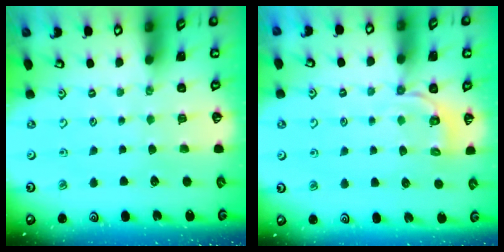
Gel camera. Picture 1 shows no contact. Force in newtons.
{"total": 3.3, "press": 2.8, "slide": 1.7}